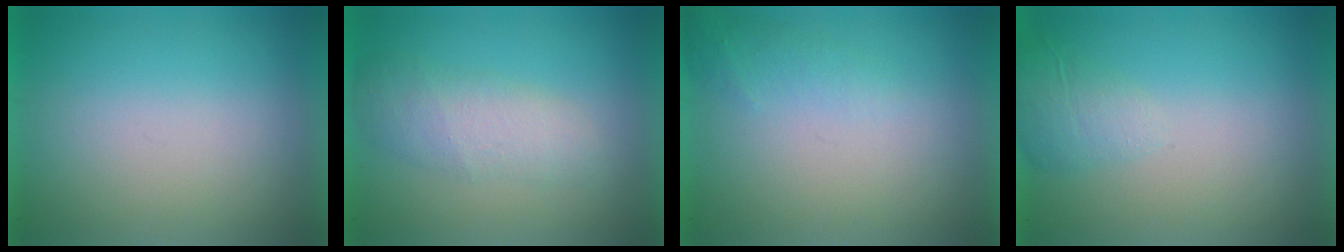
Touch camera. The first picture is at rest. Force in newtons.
{"total": 2.6}
{"total": 1.3}
{"total": 2.1}